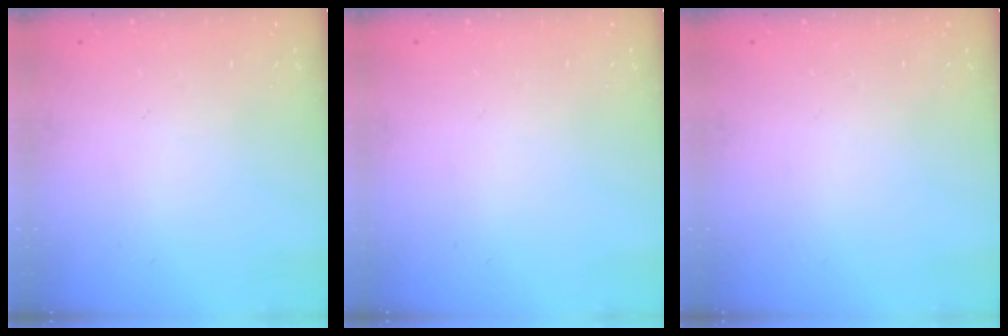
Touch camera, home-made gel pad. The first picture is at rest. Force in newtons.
{"total": 0.0}
{"total": 0.0}